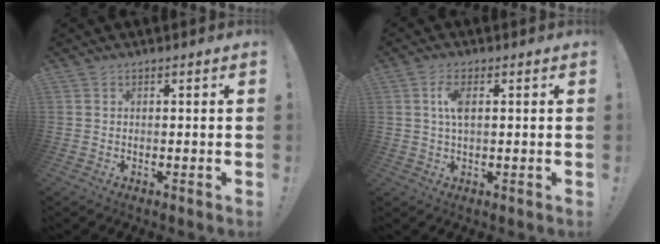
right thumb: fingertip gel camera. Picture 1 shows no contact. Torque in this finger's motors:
{"motor_torque": [0.00, -0.09, 0.85, -0.32, -0.01]}